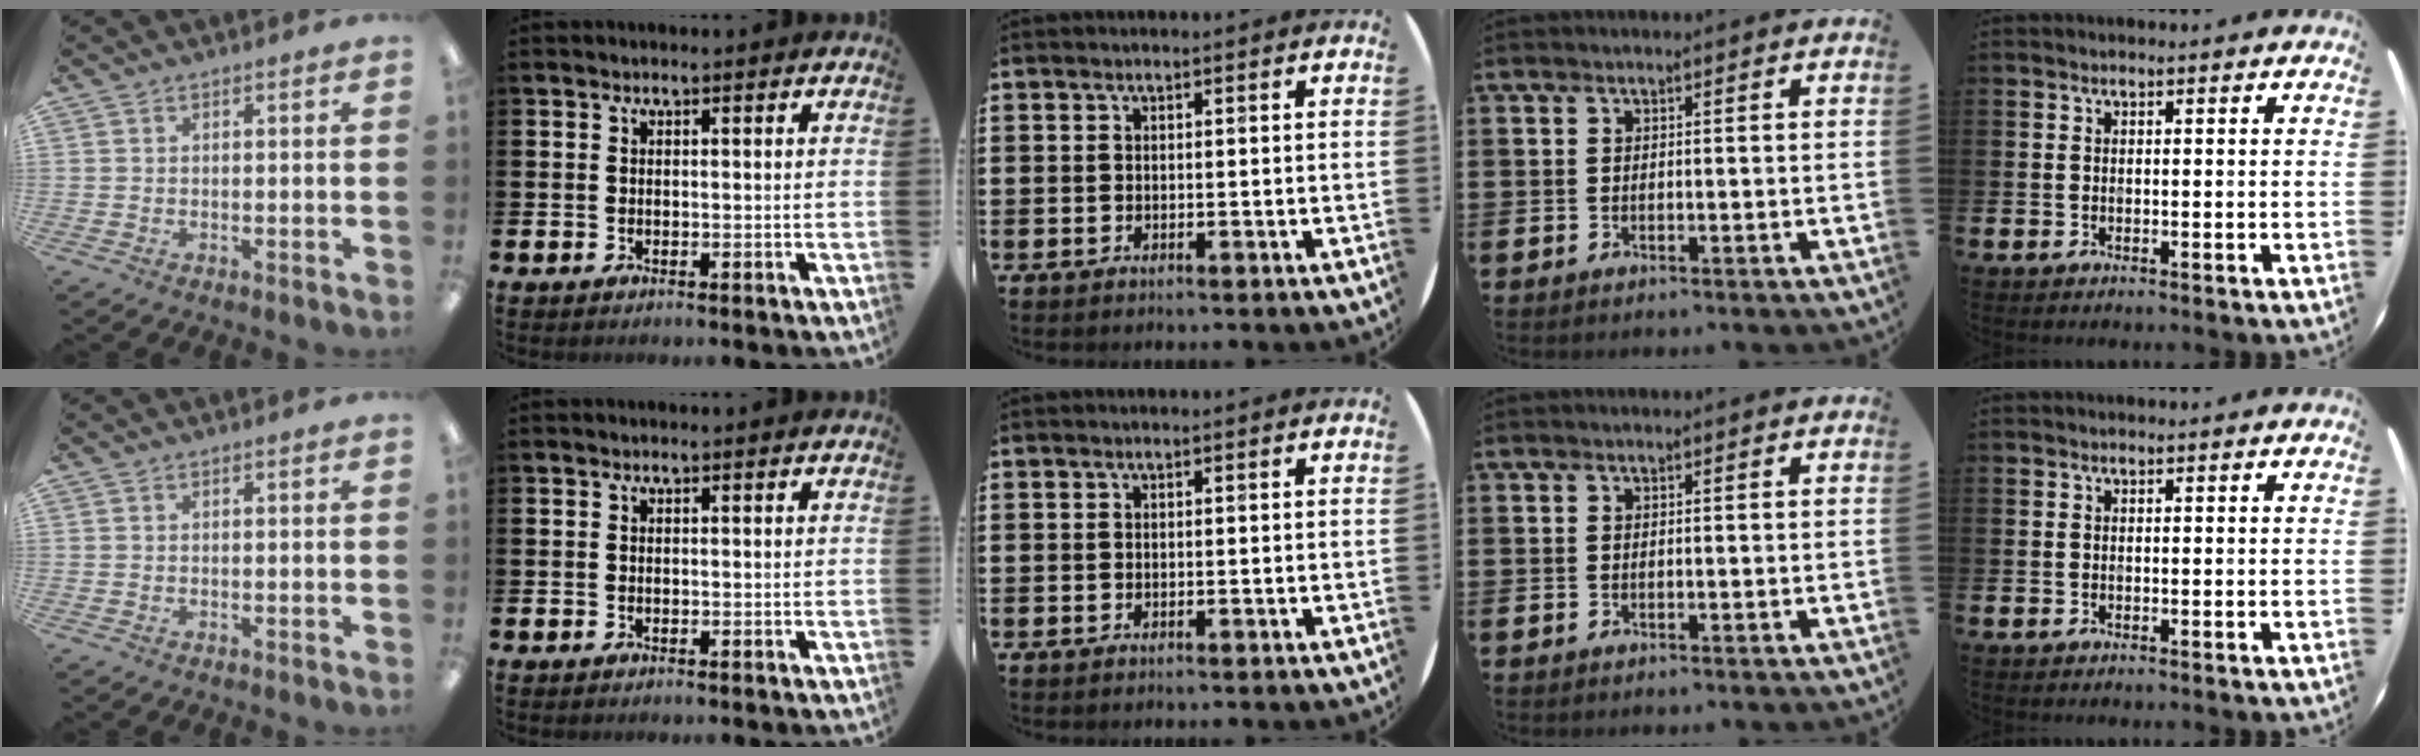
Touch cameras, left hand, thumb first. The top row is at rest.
{}